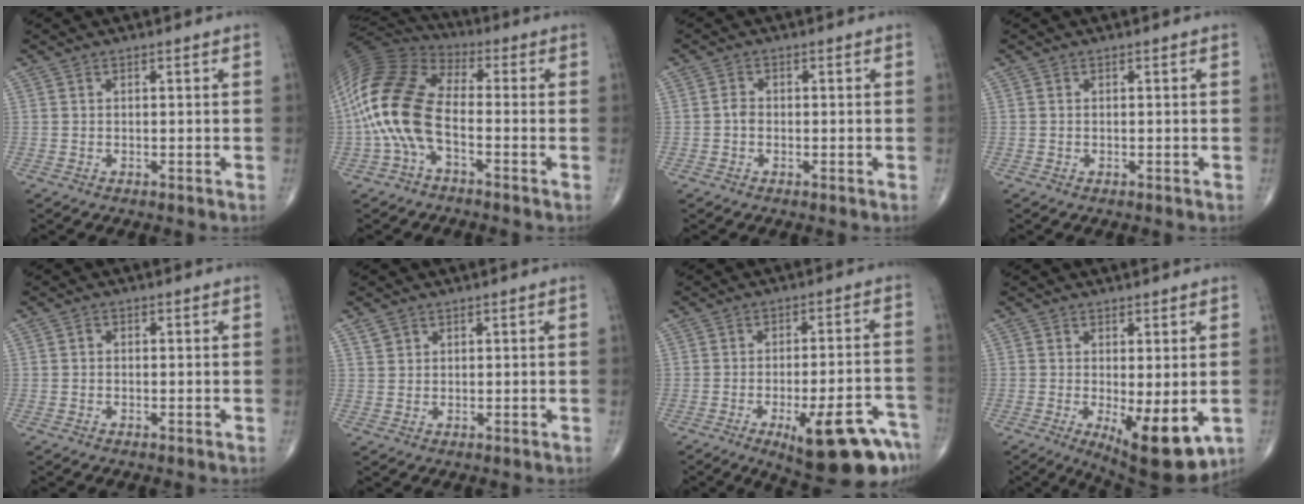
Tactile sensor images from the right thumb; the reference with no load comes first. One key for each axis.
{"total": 15.9, "fx": -3.3, "fy": 8.2, "fz": 13.3, "tx": -0.288, "ty": 0.043, "tz": -0.076}
{"total": 1.6, "fx": -0.4, "fy": 1.2, "fz": 1.0, "tx": -0.011, "ty": 0.004, "tz": -0.011}
{"total": 0.0}
{"total": 0.8, "fx": -0.1, "fy": 0.7, "fz": 0.4, "tx": -0.002, "ty": 0.002, "tz": -0.006}
{"total": 1.9, "fx": 1.3, "fy": 1.3, "fz": 0.4, "tx": 0.000, "ty": -0.003, "tz": 0.023}
{"total": 17.0, "fx": -9.2, "fy": 4.7, "fz": 13.5, "tx": -0.130, "ty": 0.043, "tz": -0.117}
{"total": 10.9, "fx": -2.6, "fy": 3.8, "fz": 9.9, "tx": -0.138, "ty": -0.026, "tz": -0.026}